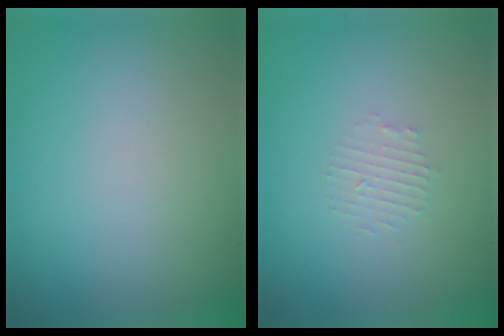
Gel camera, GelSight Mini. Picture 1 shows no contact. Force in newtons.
{"total": 1.2, "press": 1.1, "slide": 0.2}